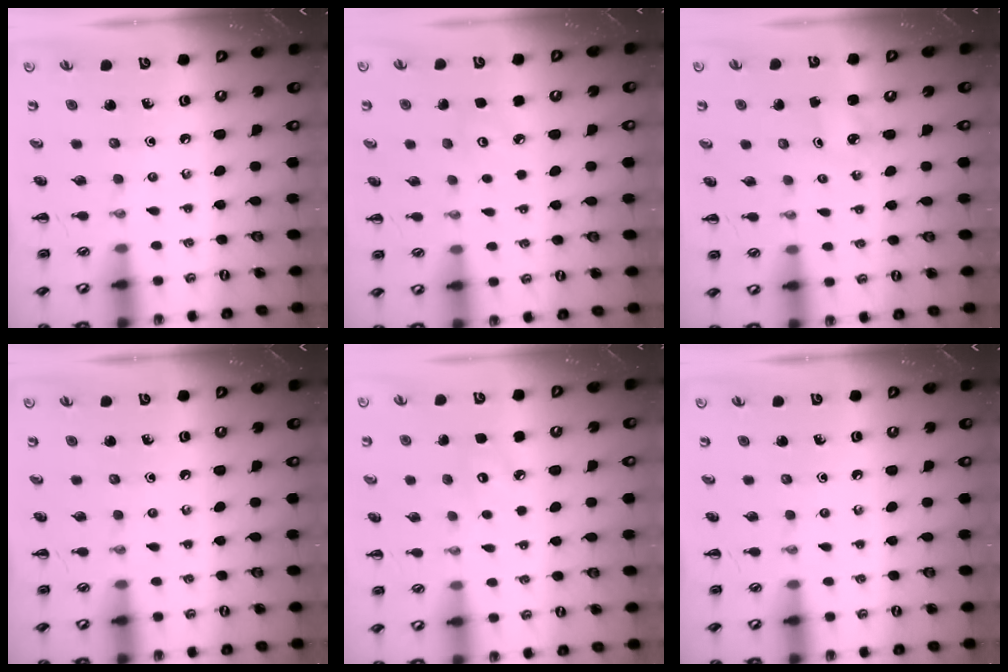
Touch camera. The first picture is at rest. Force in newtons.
{"total": 2.7, "press": 2.6, "slide": 0.7}
{"total": 2.2, "press": 2.1, "slide": 0.4}
{"total": 0.0}
{"total": 6.2, "press": 6.0, "slide": 1.8}
{"total": 0.0}